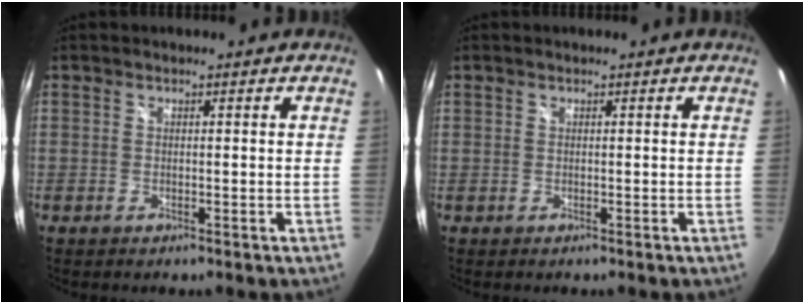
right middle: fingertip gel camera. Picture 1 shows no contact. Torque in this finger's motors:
{"motor_torque": [-0.86, 0.38, -0.21, -0.11]}